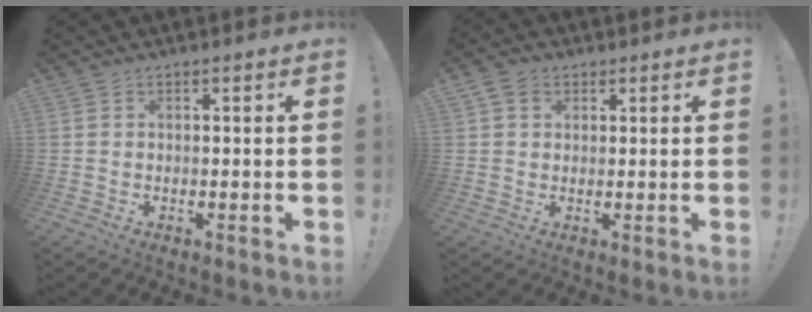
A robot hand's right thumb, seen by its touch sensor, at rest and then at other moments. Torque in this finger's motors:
{"motor_torque": [-0.19, 0.13, 0.01, -0.09, 0.14]}